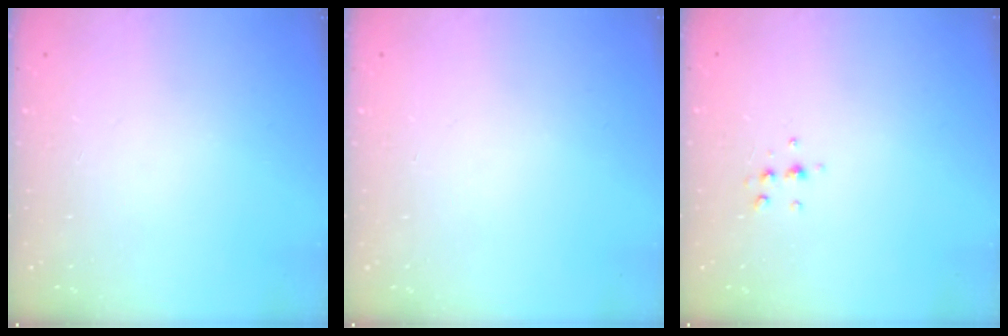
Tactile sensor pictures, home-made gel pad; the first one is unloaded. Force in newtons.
{"total": 0.0}
{"total": 4.7, "press": 4.4, "slide": 1.6}